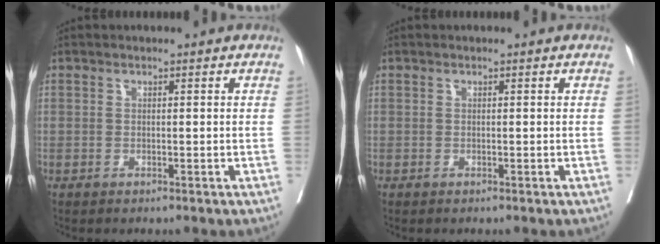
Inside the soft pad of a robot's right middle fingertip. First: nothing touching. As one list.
[{"total": 0.0}]